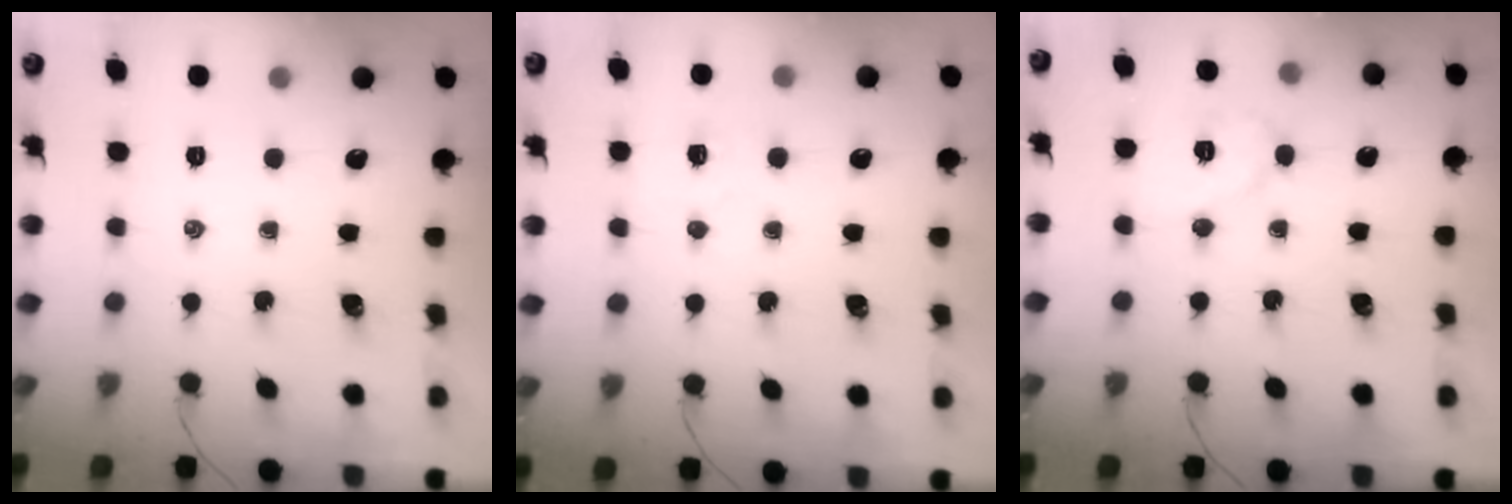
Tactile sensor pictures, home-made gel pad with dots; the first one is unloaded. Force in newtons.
{"total": 2.9, "press": 2.8, "slide": 0.8}
{"total": 7.4, "press": 7.4, "slide": 0.2}